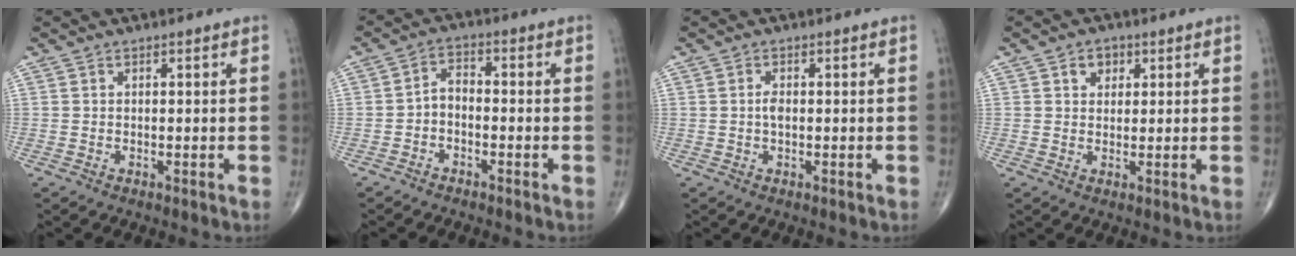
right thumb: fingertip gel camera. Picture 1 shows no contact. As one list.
[{"total": 3.5, "force": [-1.5, 2.0, 2.4], "torque": [-0.039, 0.026, -0.036]}, {"total": 1.4, "force": [0.0, 0.6, 1.3], "torque": [-0.025, 0.000, -0.002]}, {"total": 3.1, "force": [1.4, 2.4, 1.4], "torque": [-0.004, -0.004, 0.020]}]